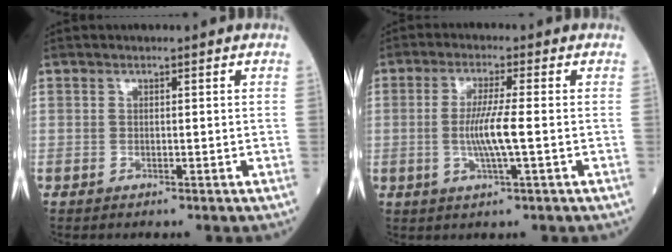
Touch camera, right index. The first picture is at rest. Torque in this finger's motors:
{"motor_torque": [0.96, 0.03, 0.50, 0.12]}